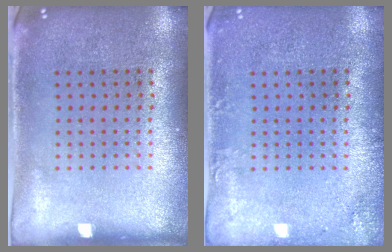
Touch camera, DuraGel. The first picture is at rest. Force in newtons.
{"total": 1.5, "press": 1.5, "slide": 0.1}